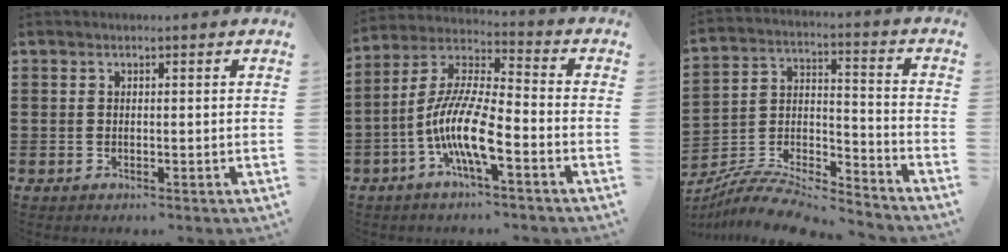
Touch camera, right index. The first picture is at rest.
{"total": 11.1, "force": [-5.1, 2.4, 9.6], "torque": [-0.214, -0.015, -0.101]}
{"total": 8.3, "force": [-7.9, 1.5, 2.1], "torque": [-0.044, 0.004, -0.157]}